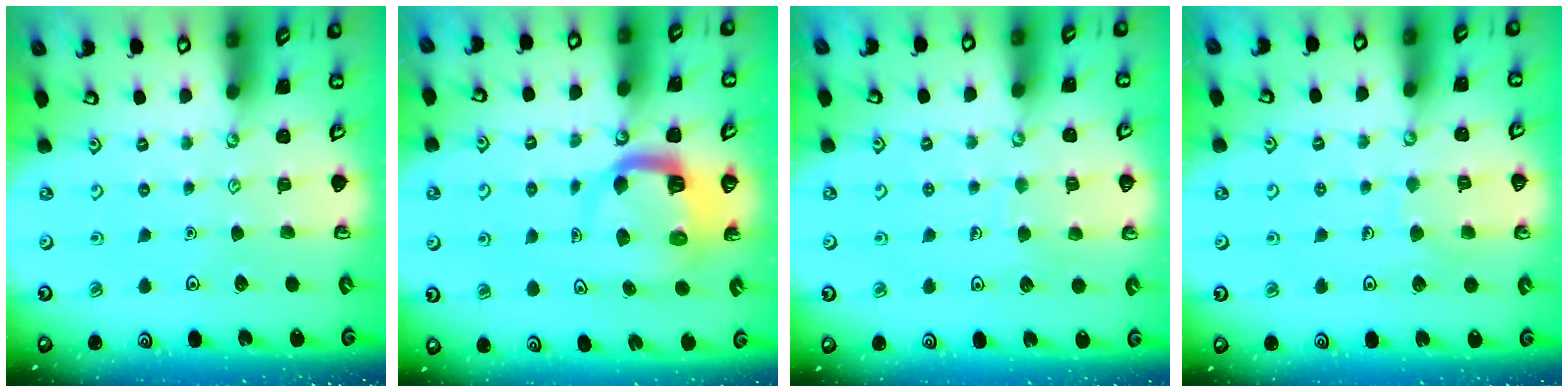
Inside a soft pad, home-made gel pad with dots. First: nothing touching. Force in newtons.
{"total": 6.6, "press": 6.5, "slide": 0.9}
{"total": 4.7, "press": 4.7, "slide": 0.4}
{"total": 5.1, "press": 5.1, "slide": 0.5}